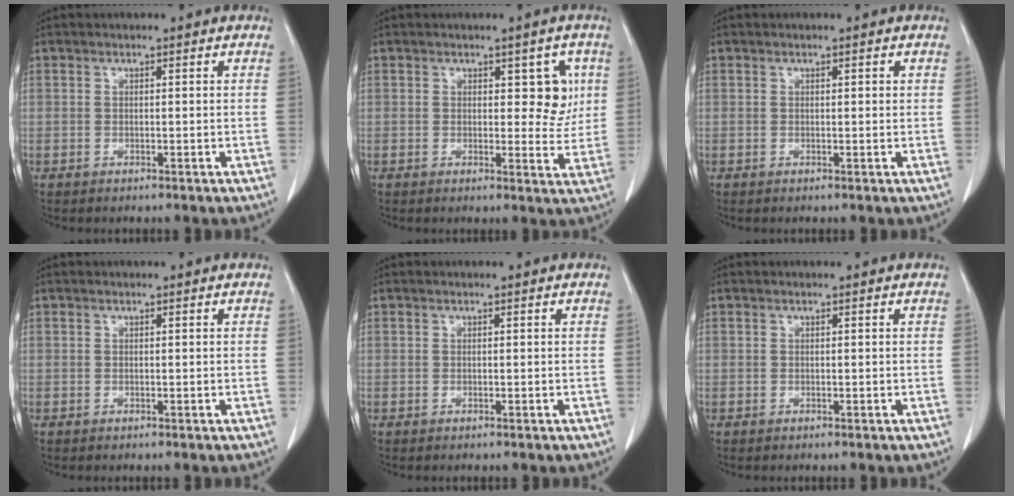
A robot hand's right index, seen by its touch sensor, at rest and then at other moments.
{"total": 5.0, "force": [1.6, 2.7, 3.9], "torque": [-0.033, 0.003, 0.020]}
{"total": 0.6, "force": [0.2, 0.2, 0.5], "torque": [-0.009, 0.000, 0.003]}
{"total": 0.0}
{"total": 0.0}
{"total": 0.0}